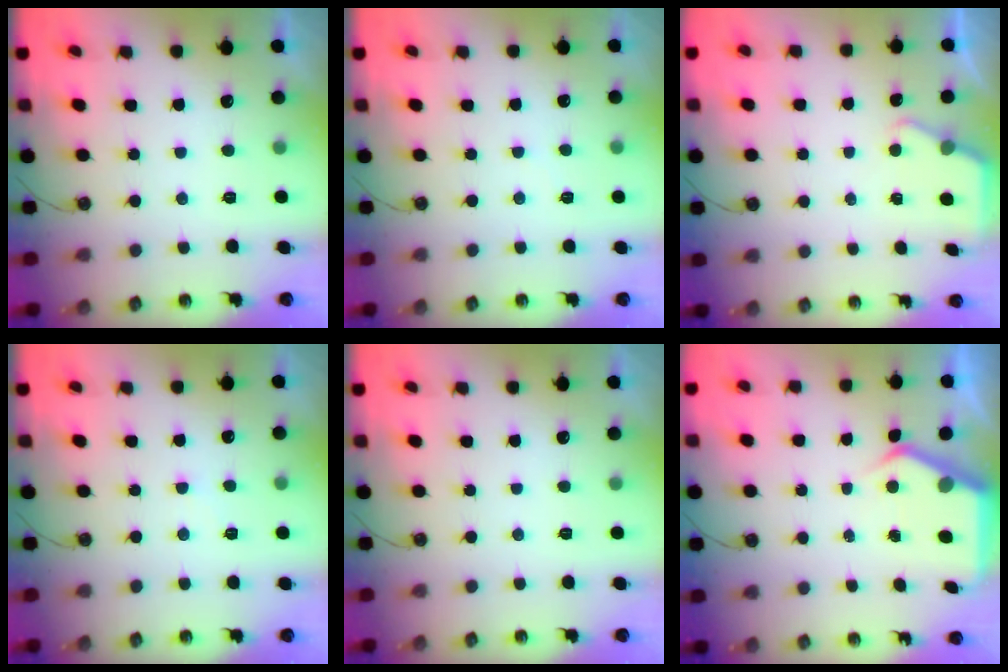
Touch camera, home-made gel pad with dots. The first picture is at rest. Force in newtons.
{"total": 2.4, "press": 2.4, "slide": 0.4}
{"total": 2.7, "press": 2.7, "slide": 0.2}
{"total": 4.2, "press": 4.2, "slide": 0.7}
{"total": 0.0}
{"total": 4.9, "press": 4.9, "slide": 0.3}